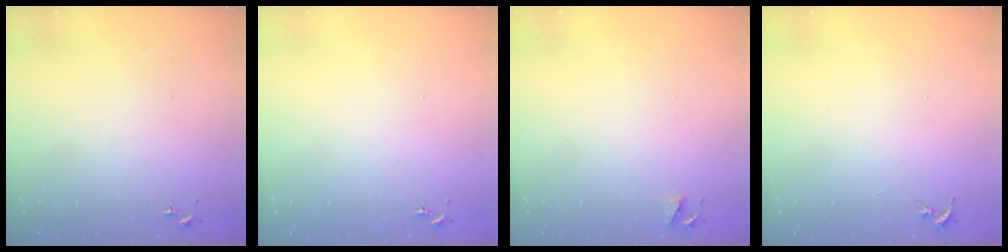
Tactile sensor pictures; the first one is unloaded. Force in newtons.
{"total": 0.0}
{"total": 4.1, "press": 4.0, "slide": 0.7}
{"total": 0.0}